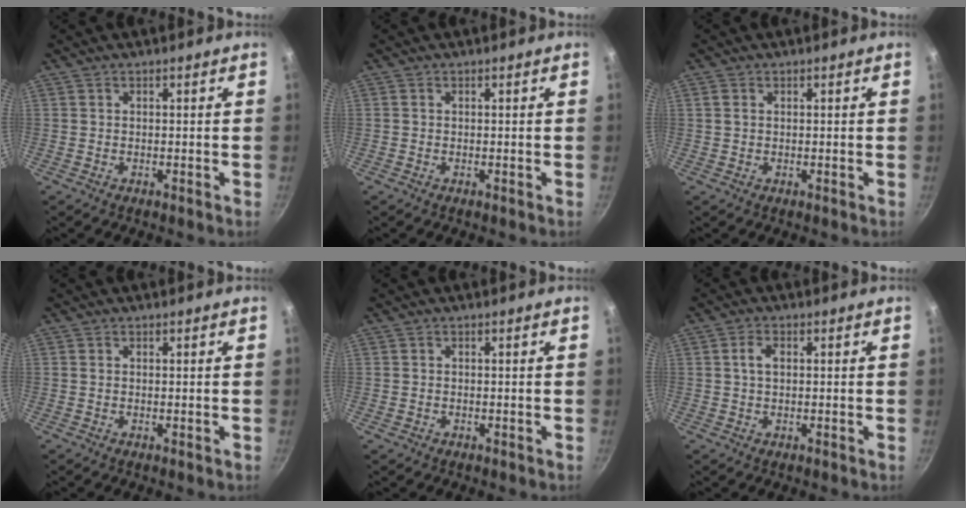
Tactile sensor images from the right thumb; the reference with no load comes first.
{"total": 0.0}
{"total": 1.4, "force": [0.5, 1.1, 0.8], "torque": [-0.015, 0.001, 0.007]}
{"total": 0.0}
{"total": 0.5, "force": [-0.2, 0.5, 0.0], "torque": [0.000, 0.001, -0.001]}
{"total": 2.8, "force": [0.5, 1.6, 2.2], "torque": [-0.038, 0.005, 0.008]}